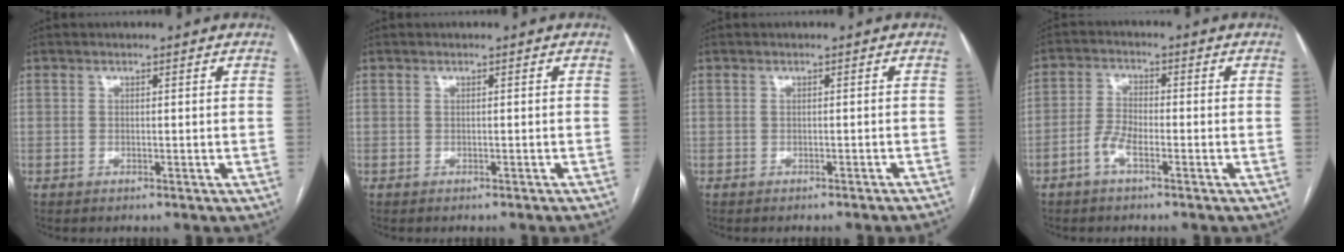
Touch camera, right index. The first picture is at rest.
{"total": 1.6, "force": [-1.3, -0.2, 0.8], "torque": [-0.012, 0.006, -0.014]}
{"total": 5.1, "force": [-4.7, -0.7, 1.7], "torque": [-0.009, -0.015, -0.052]}
{"total": 3.9, "force": [-2.2, 1.1, 3.0], "torque": [-0.067, 0.006, -0.044]}